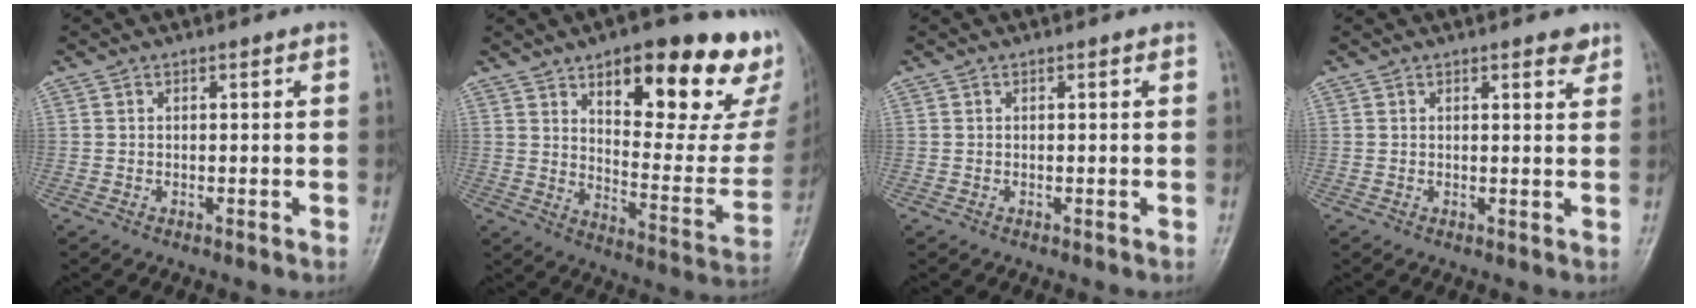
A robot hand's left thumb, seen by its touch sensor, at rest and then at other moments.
{"total": 27.8, "force": [14.6, 10.2, 21.3], "torque": [-0.238, -0.051, 0.209]}
{"total": 0.0}
{"total": 2.5, "force": [1.8, 0.8, 1.5], "torque": [-0.013, -0.010, 0.021]}